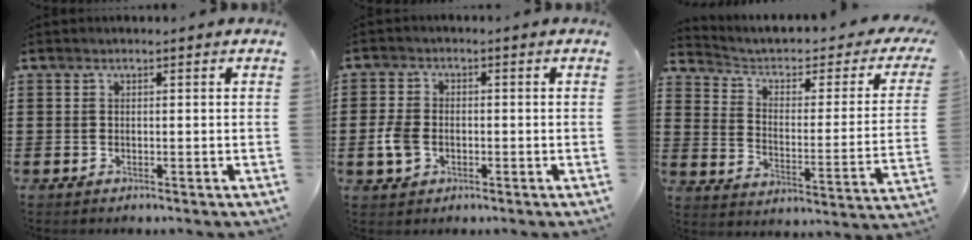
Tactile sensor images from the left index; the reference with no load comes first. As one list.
[{"total": 4.1, "force": [-1.0, 2.8, 2.8], "torque": [-0.080, -0.004, -0.025]}, {"total": 3.6, "force": [1.9, 1.6, 2.6], "torque": [-0.065, -0.016, 0.024]}]